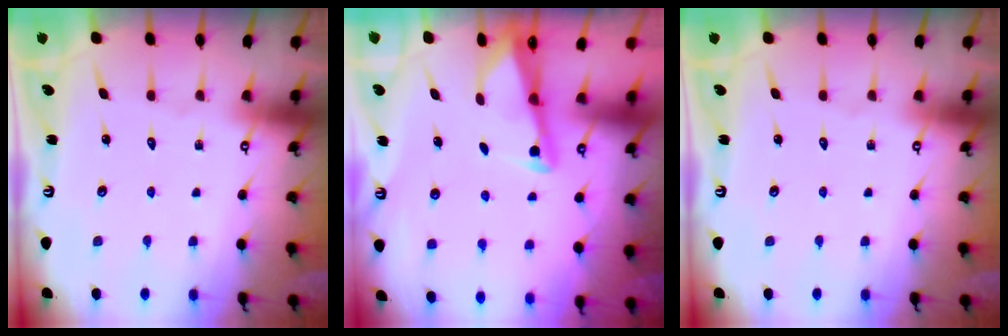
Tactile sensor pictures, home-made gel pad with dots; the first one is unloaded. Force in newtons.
{"total": 2.5, "press": 2.5, "slide": 0.1}
{"total": 0.0}